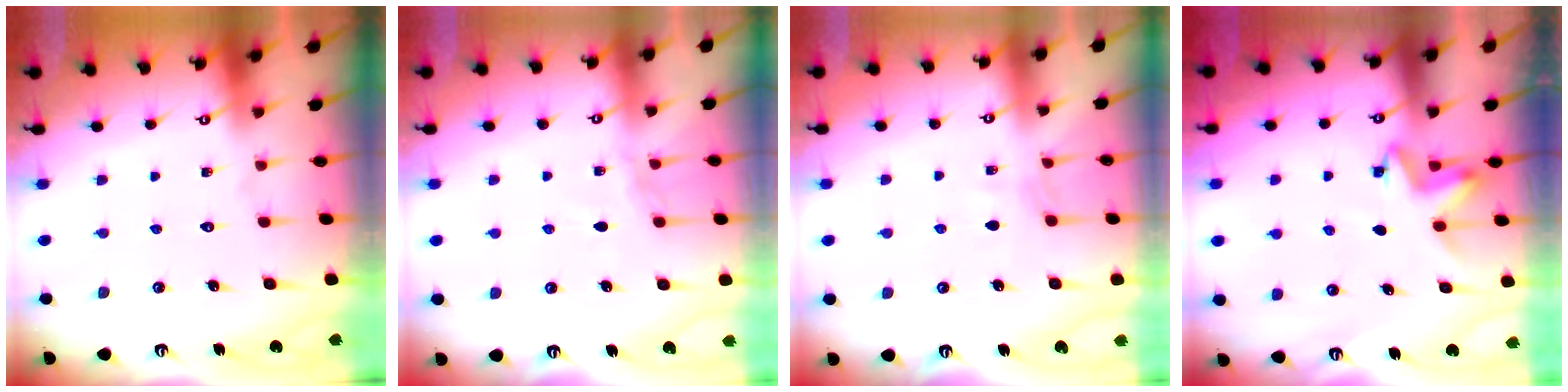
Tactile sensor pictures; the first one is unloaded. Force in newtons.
{"total": 4.7, "press": 4.7, "slide": 0.6}
{"total": 3.6, "press": 3.6, "slide": 0.6}
{"total": 4.6, "press": 4.5, "slide": 0.4}